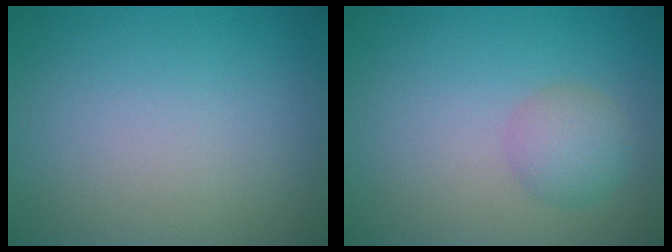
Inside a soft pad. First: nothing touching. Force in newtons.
{"total": 2.5, "press": 2.5, "slide": 0.1}